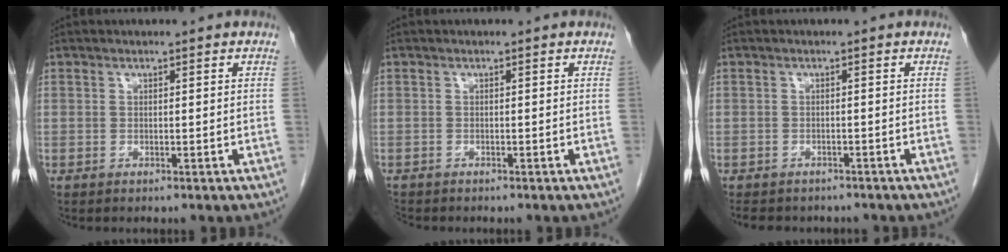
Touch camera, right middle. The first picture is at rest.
{"total": 1.5, "force": [-1.4, 0.5, 0.2], "torque": [-0.008, -0.004, -0.024]}
{"total": 7.3, "force": [-6.2, 3.3, 2.0], "torque": [-0.033, 0.002, -0.075]}